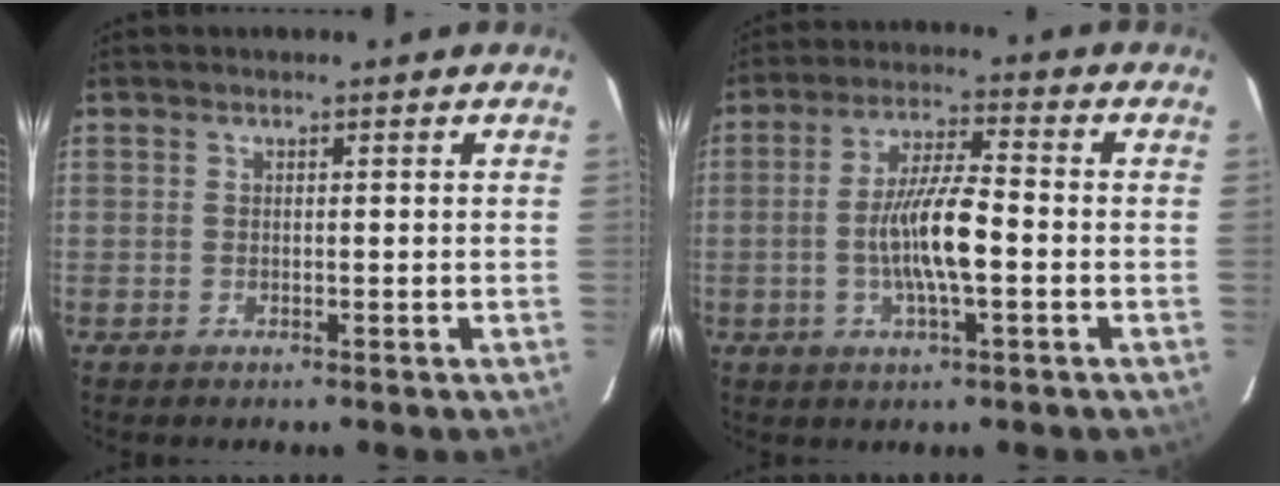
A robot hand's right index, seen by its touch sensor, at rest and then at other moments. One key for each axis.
{"total": 9.7, "fx": -2.0, "fy": 1.7, "fz": 9.4, "tx": -0.180, "ty": 0.001, "tz": -0.037}